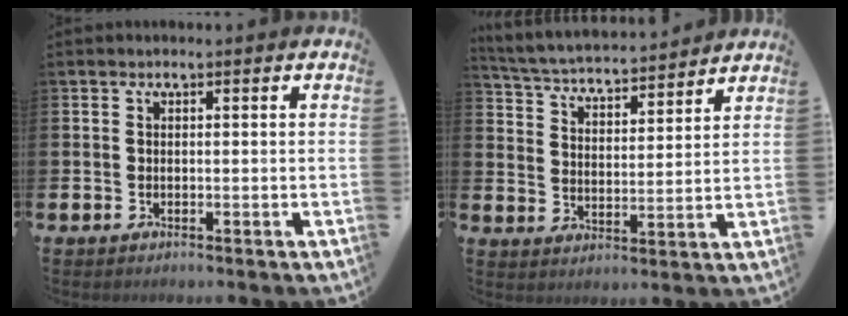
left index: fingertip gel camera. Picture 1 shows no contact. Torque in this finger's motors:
{"motor_torque": [0.78, -0.89, 0.23, 0.05]}